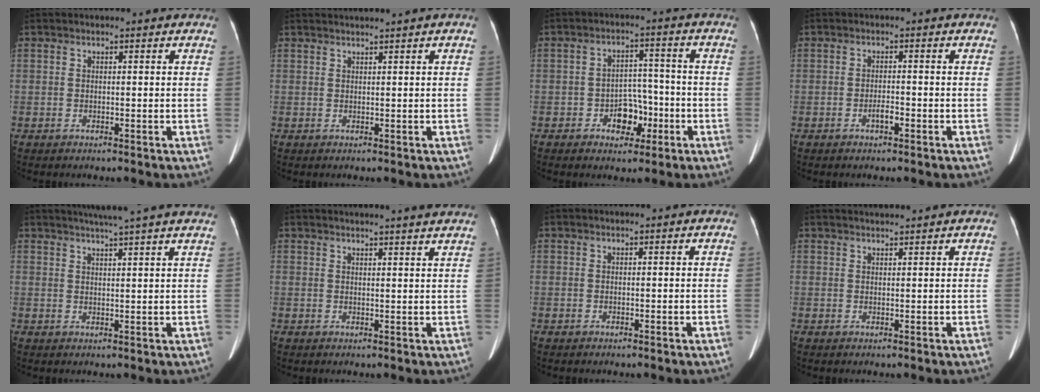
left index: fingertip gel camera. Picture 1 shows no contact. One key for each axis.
{"total": 1.7, "fx": 1.3, "fy": -0.6, "fz": 0.9, "tx": -0.013, "ty": 0.010, "tz": 0.027}
{"total": 5.5, "fx": -2.5, "fy": 3.6, "fz": 3.4, "tx": -0.051, "ty": 0.017, "tz": -0.037}
{"total": 1.7, "fx": -1.0, "fy": 0.4, "fz": 1.3, "tx": -0.023, "ty": 0.001, "tz": -0.016}
{"total": 9.4, "fx": 7.9, "fy": -1.2, "fz": 4.9, "tx": -0.071, "ty": 0.020, "tz": 0.091}
{"total": 8.3, "fx": 7.6, "fy": -0.9, "fz": 3.3, "tx": -0.041, "ty": 0.010, "tz": 0.073}
{"total": 0.0}
{"total": 2.0, "fx": 1.9, "fy": -0.6, "fz": 0.3, "tx": -0.004, "ty": 0.012, "tz": 0.034}